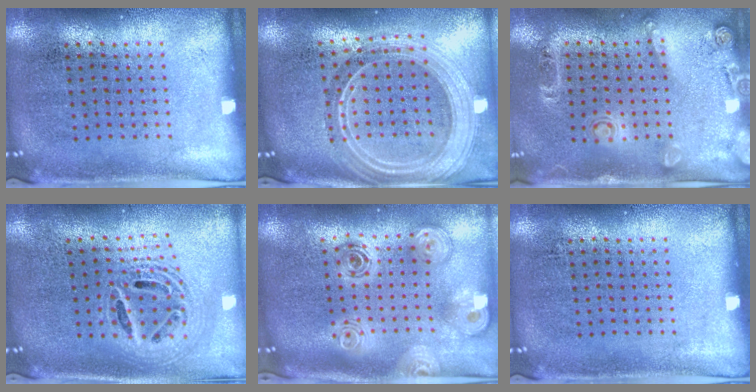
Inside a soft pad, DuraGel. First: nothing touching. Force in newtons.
{"total": 2.7, "press": 2.2, "slide": 1.4}
{"total": 1.6, "press": 1.2, "slide": 1.1}
{"total": 2.1, "press": 1.7, "slide": 1.3}
{"total": 2.6, "press": 1.9, "slide": 1.8}
{"total": 0.0}